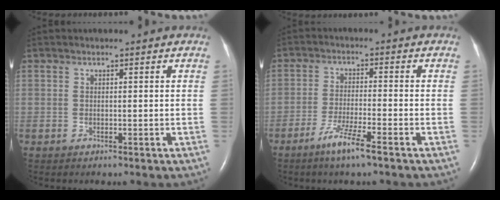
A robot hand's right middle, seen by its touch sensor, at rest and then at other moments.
{"total": 5.7, "force": [-3.8, -0.2, 4.3], "torque": [-0.089, -0.011, -0.073]}